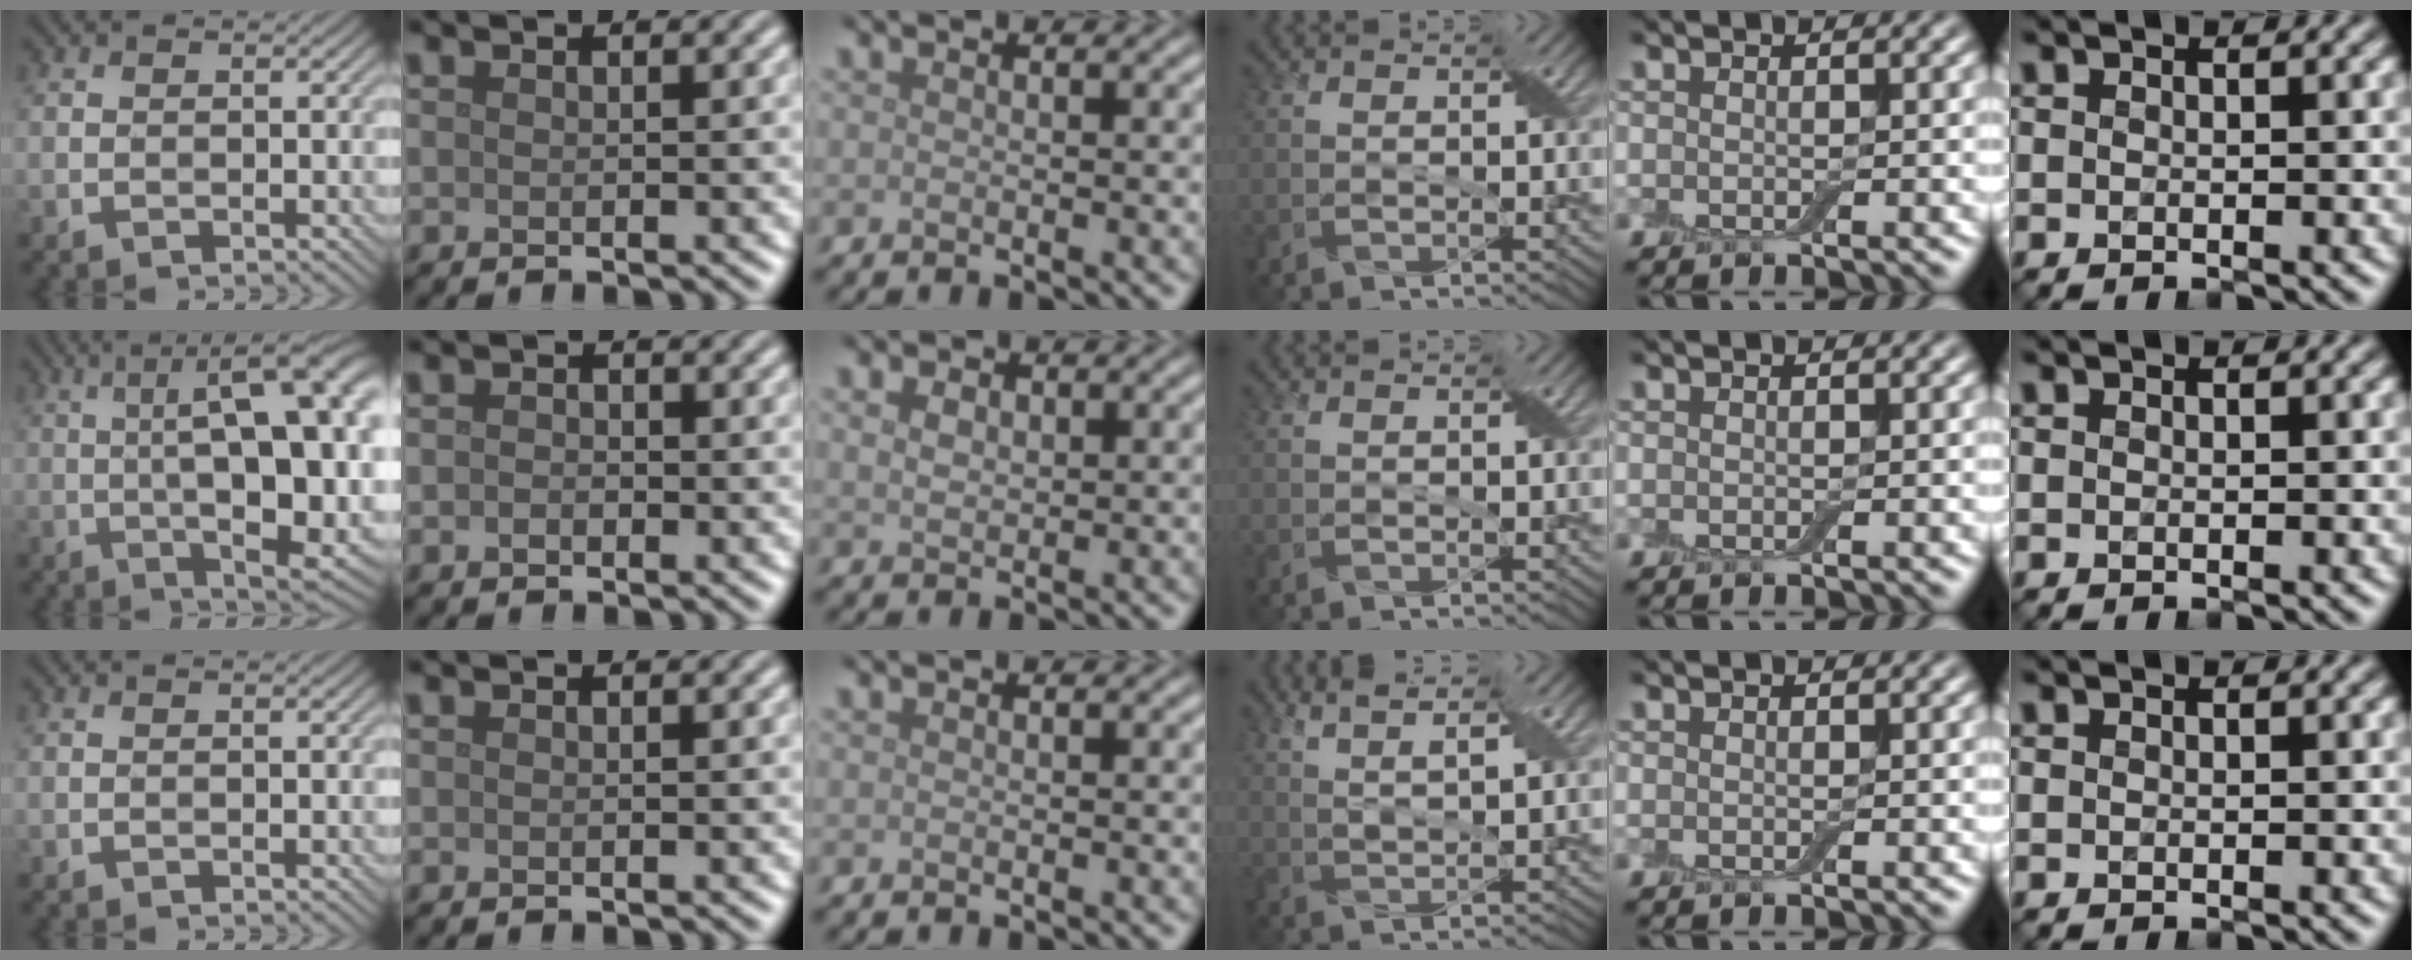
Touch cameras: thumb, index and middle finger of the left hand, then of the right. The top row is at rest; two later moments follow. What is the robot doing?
{"motion": "peel", "object": "adhesive wrap"}